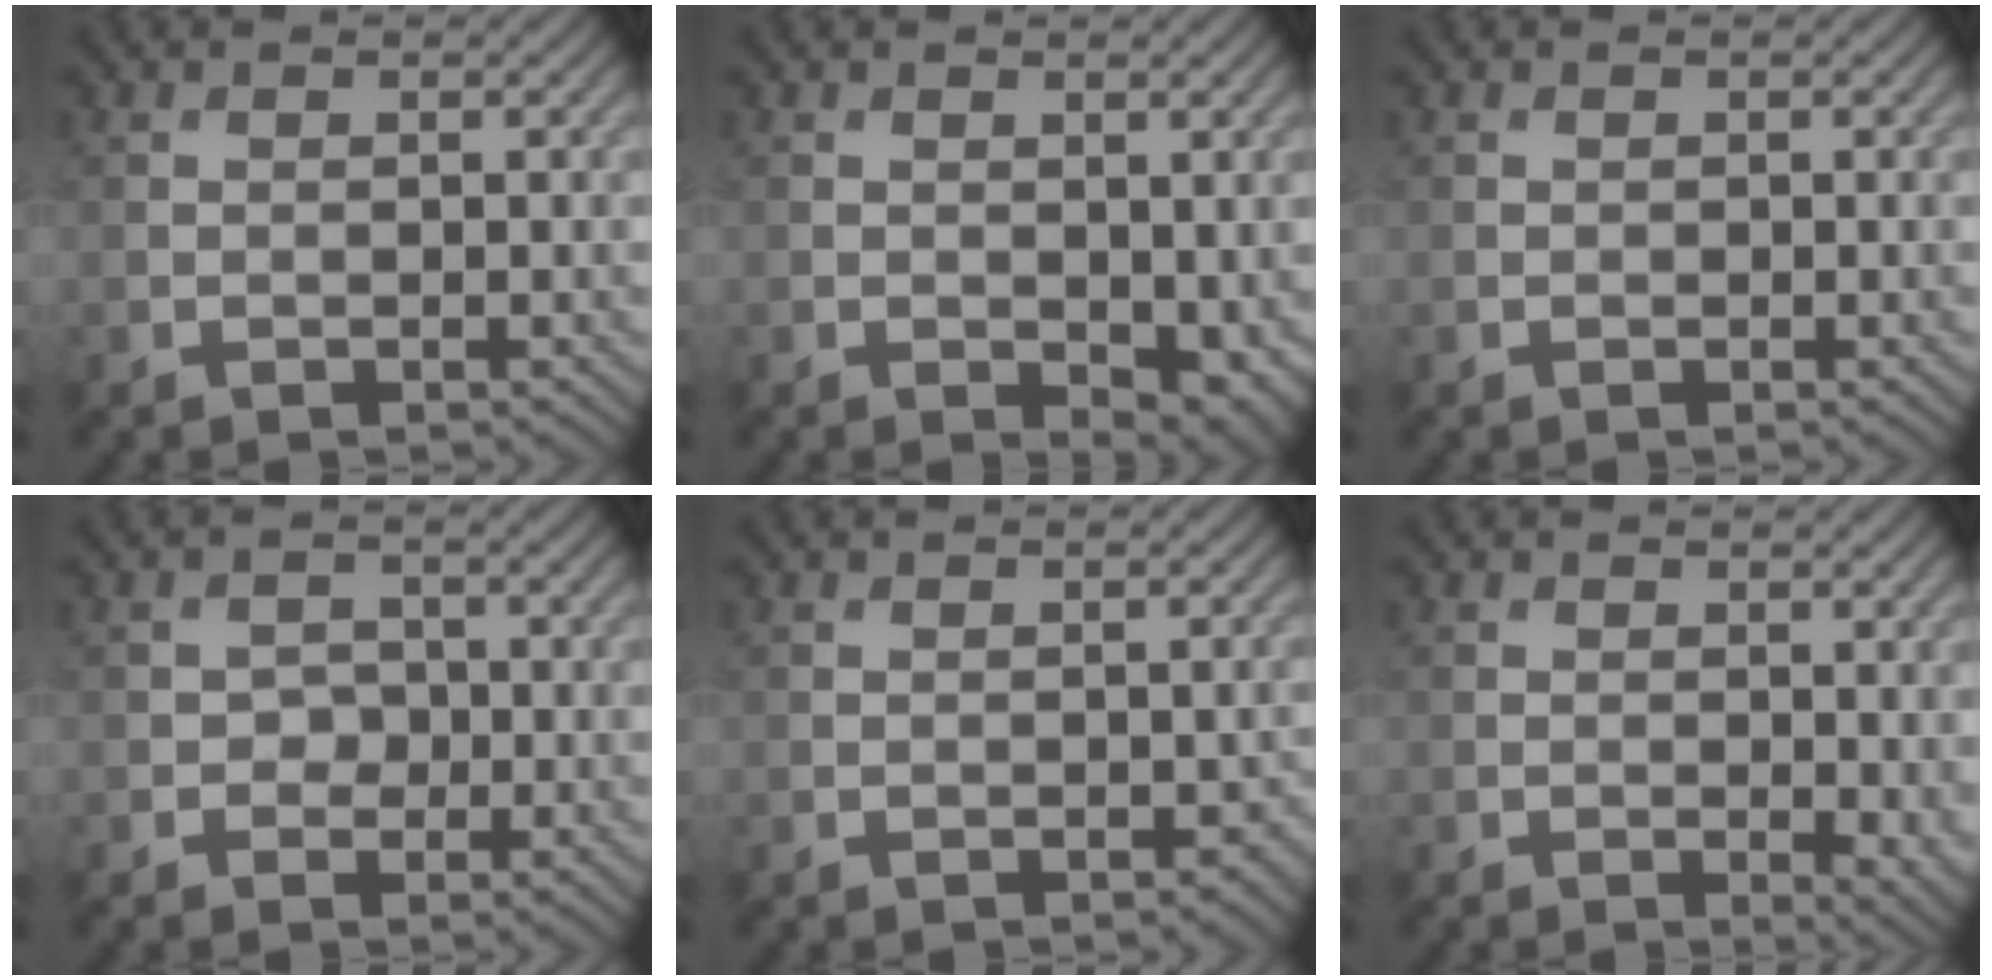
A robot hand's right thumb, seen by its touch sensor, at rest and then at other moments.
{"total": 3.3, "force": [-0.2, 2.0, 2.6], "torque": [-0.038, -0.014, 0.003]}
{"total": 0.0}
{"total": 1.8, "force": [-0.5, 1.7, 0.6], "torque": [-0.005, -0.001, -0.013]}
{"total": 1.3, "force": [-0.4, 0.9, 0.9], "torque": [-0.015, -0.011, -0.002]}
{"total": 2.8, "force": [-0.3, 1.3, 2.4], "torque": [-0.026, -0.008, 0.001]}